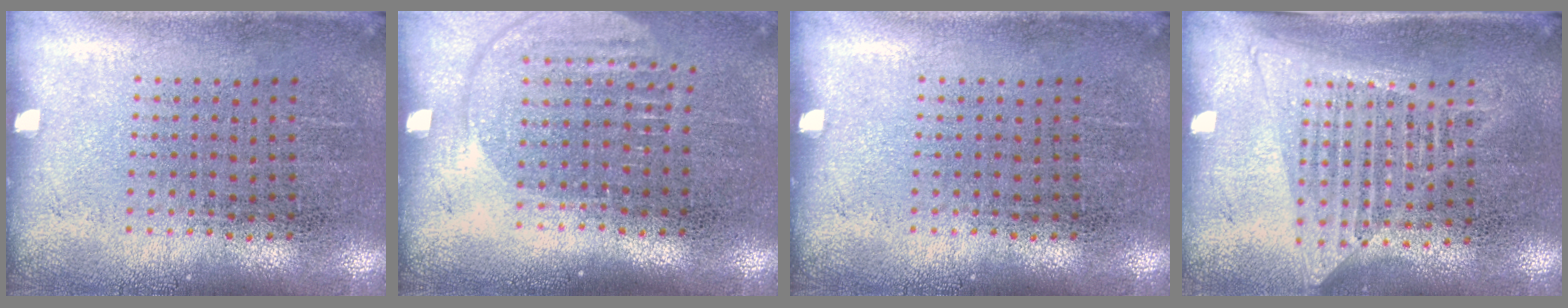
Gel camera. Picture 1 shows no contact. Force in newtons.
{"total": 1.5, "press": 1.3, "slide": 0.8}
{"total": 0.0}
{"total": 1.3, "press": 1.2, "slide": 0.5}